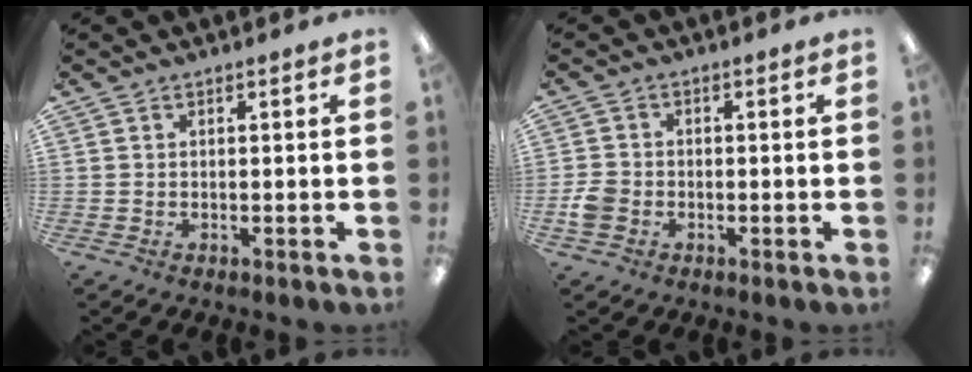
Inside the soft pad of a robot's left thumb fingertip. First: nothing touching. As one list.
[{"total": 4.4, "force": [-1.5, 3.6, 1.9], "torque": [-0.029, 0.013, -0.025]}]